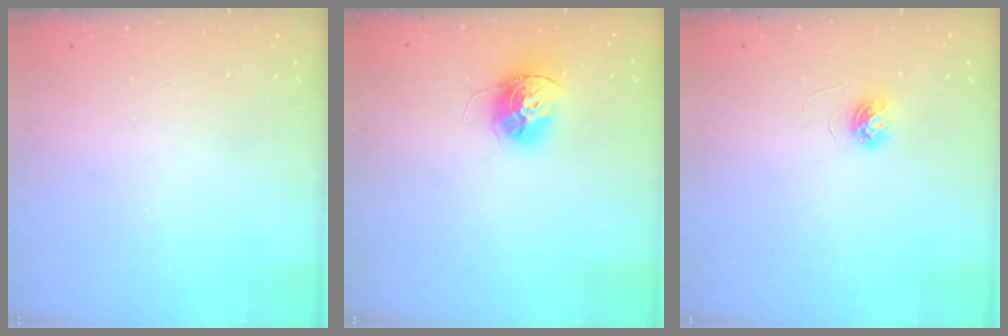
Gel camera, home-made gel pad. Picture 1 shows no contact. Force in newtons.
{"total": 12.8, "press": 12.7, "slide": 1.3}
{"total": 3.7, "press": 3.7, "slide": 0.3}